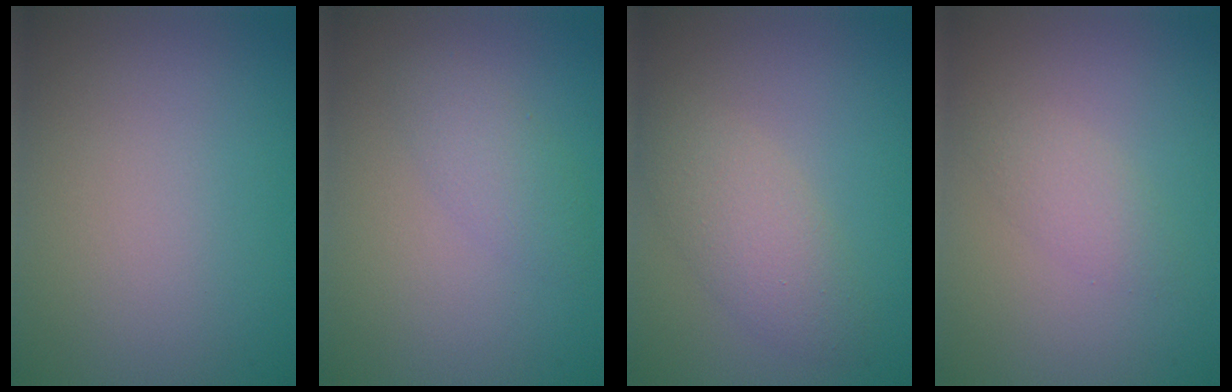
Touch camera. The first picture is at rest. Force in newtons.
{"total": 2.0, "press": 2.0, "slide": 0.1}
{"total": 3.4, "press": 3.4, "slide": 0.0}
{"total": 1.8, "press": 1.8, "slide": 0.0}